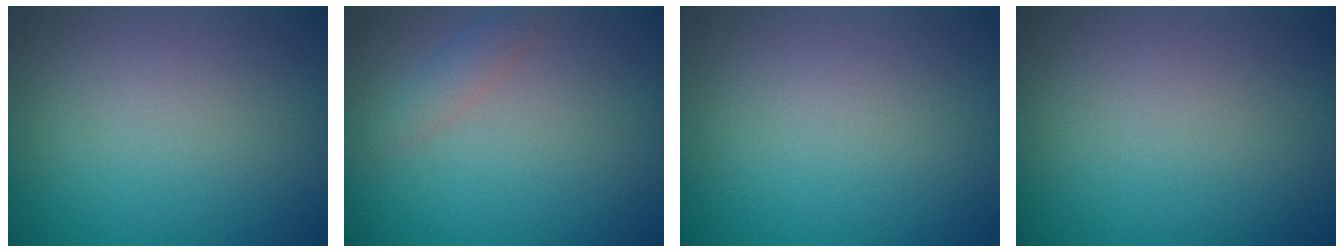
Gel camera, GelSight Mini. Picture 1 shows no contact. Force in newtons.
{"total": 1.5, "press": 1.5, "slide": 0.0}
{"total": 0.0}
{"total": 0.0}